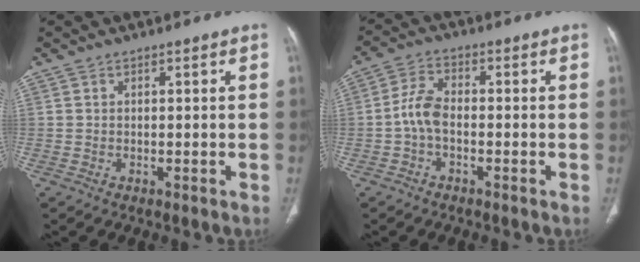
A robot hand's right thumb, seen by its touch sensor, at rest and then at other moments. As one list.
[{"total": 5.2, "force": [-1.2, 2.8, 4.2], "torque": [-0.087, 0.018, -0.032]}]